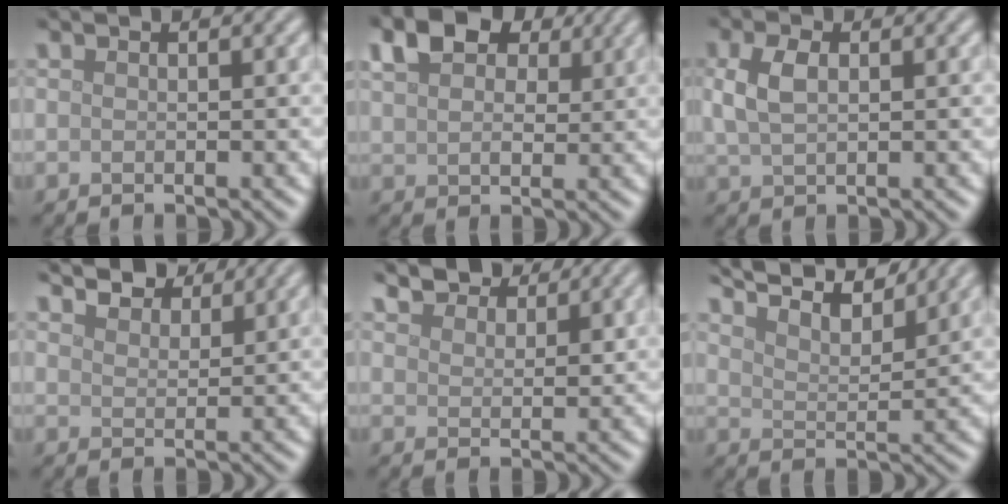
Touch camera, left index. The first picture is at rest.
{"total": 5.8, "force": [3.3, 3.4, 3.4], "torque": [-0.065, 0.010, 0.050]}
{"total": 2.9, "force": [0.8, 1.6, 2.3], "torque": [-0.054, 0.005, 0.016]}
{"total": 4.6, "force": [4.2, 1.3, 1.4], "torque": [-0.030, -0.008, 0.076]}
{"total": 4.9, "force": [4.1, 2.0, 1.7], "torque": [-0.033, -0.005, 0.068]}
{"total": 9.9, "force": [8.3, 2.5, 4.7], "torque": [-0.069, 0.024, 0.089]}